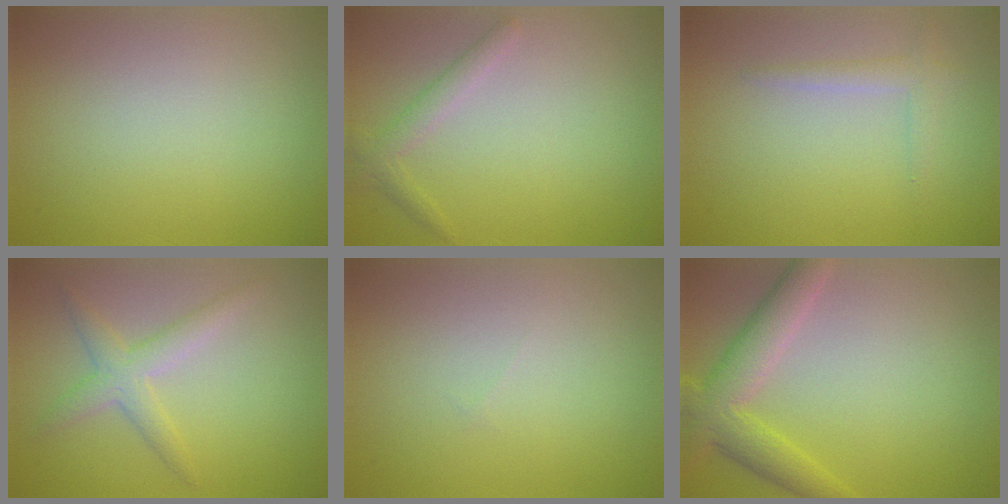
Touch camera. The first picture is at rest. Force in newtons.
{"total": 1.7, "press": 1.7, "slide": 0.0}
{"total": 1.4, "press": 1.4, "slide": 0.1}
{"total": 1.7, "press": 1.7, "slide": 0.2}
{"total": 0.0}
{"total": 4.8, "press": 4.8, "slide": 0.2}